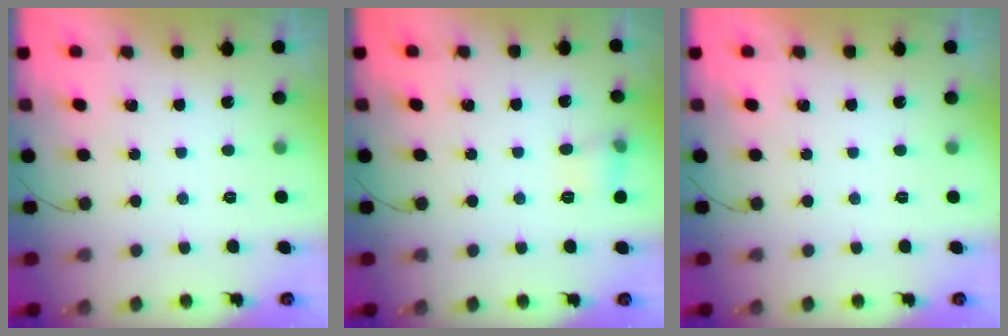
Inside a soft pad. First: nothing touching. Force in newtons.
{"total": 7.0, "press": 6.7, "slide": 1.9}
{"total": 0.0}